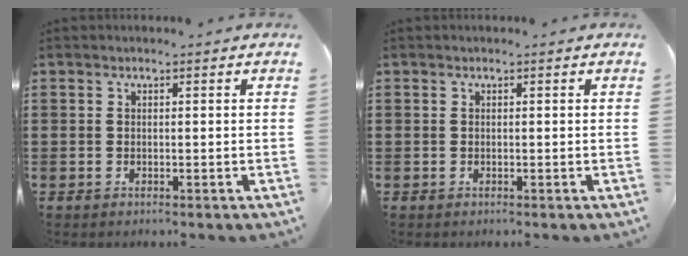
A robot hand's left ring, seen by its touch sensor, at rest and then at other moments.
{"total": 0.0}